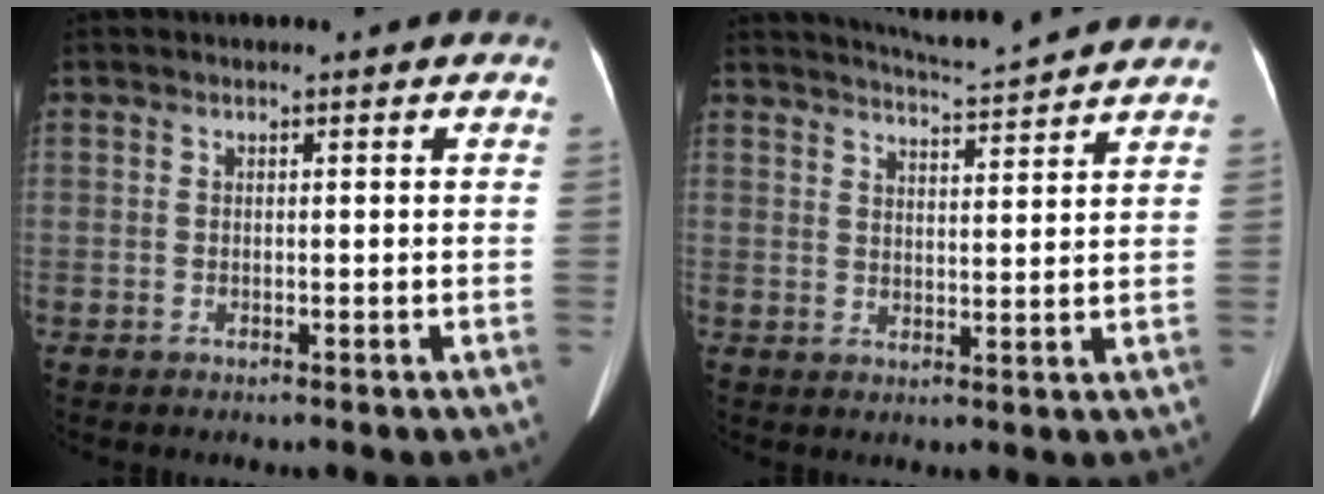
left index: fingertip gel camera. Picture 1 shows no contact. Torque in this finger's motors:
{"motor_torque": [0.02, -0.41, -0.07, 0.01]}